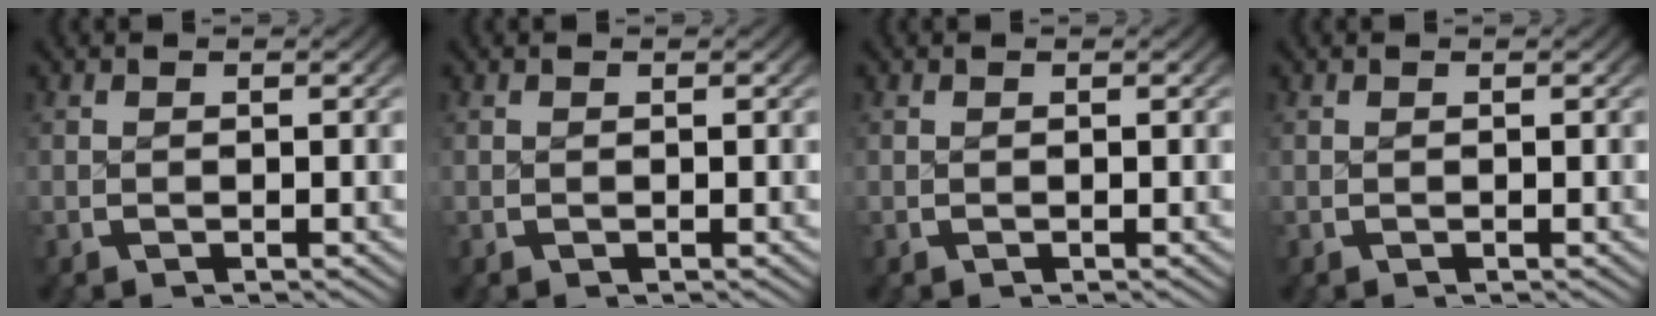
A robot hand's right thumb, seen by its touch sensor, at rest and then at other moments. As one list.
[{"total": 0.0}, {"total": 0.0}, {"total": 0.0}]